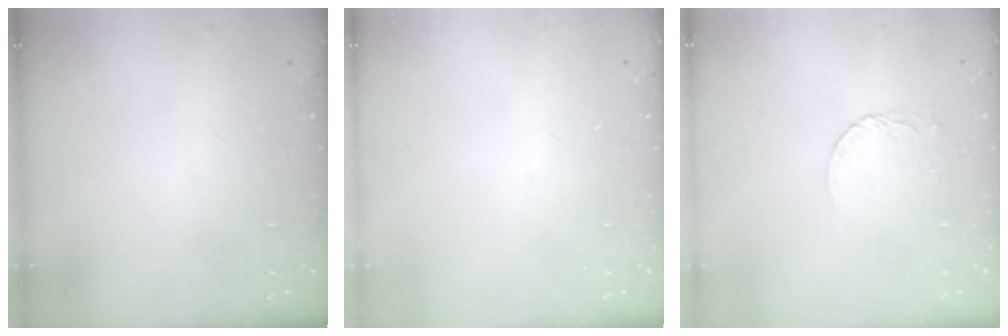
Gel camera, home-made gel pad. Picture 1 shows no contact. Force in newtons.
{"total": 0.0}
{"total": 2.6, "press": 2.6, "slide": 0.1}